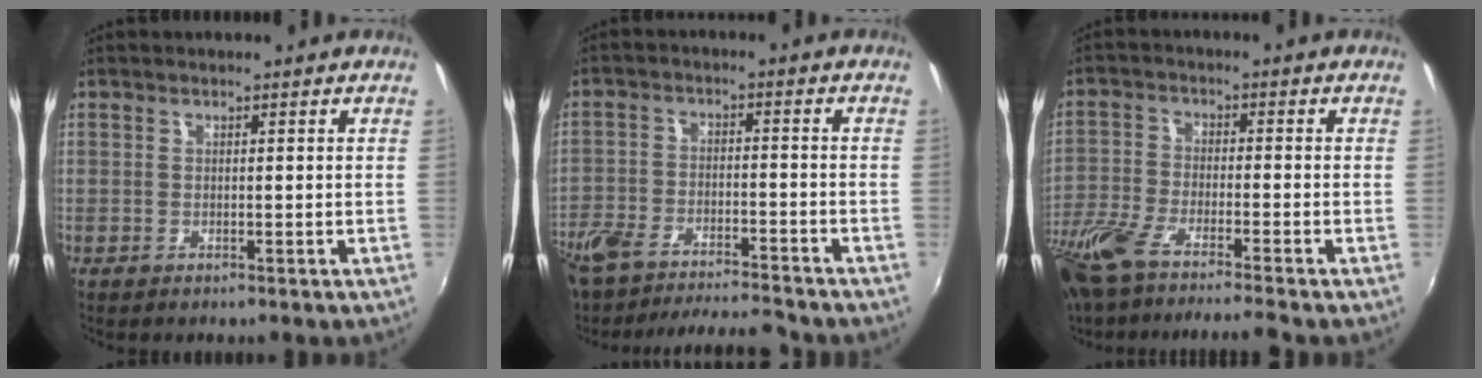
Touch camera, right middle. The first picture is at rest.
{"total": 14.8, "force": [-13.3, 3.1, 5.9], "torque": [-0.138, -0.009, -0.214]}
{"total": 13.6, "force": [-11.2, 0.9, 7.7], "torque": [-0.179, -0.043, -0.208]}